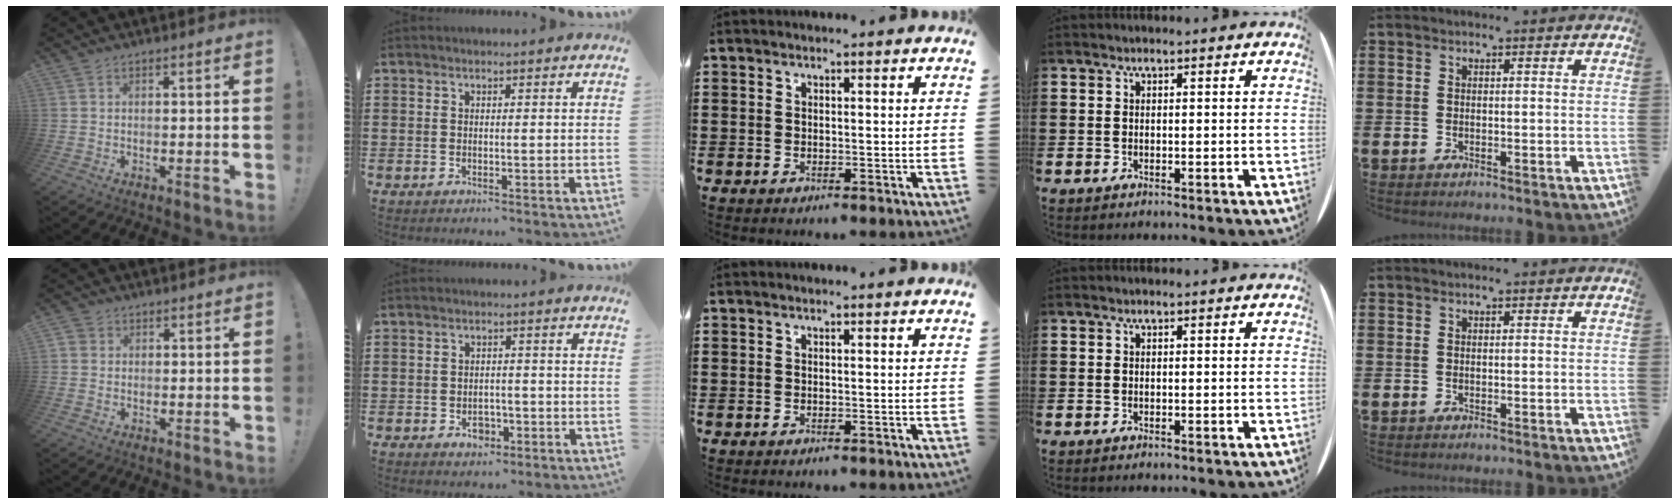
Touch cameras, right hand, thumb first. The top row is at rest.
{"thumb": {"total": 1.9, "force": [0.5, 1.8, 0.4], "torque": [-0.010, 0.003, 0.010]}, "index": {"total": 3.0, "force": [-1.3, 2.1, 1.7], "torque": [-0.027, -0.003, -0.027]}}